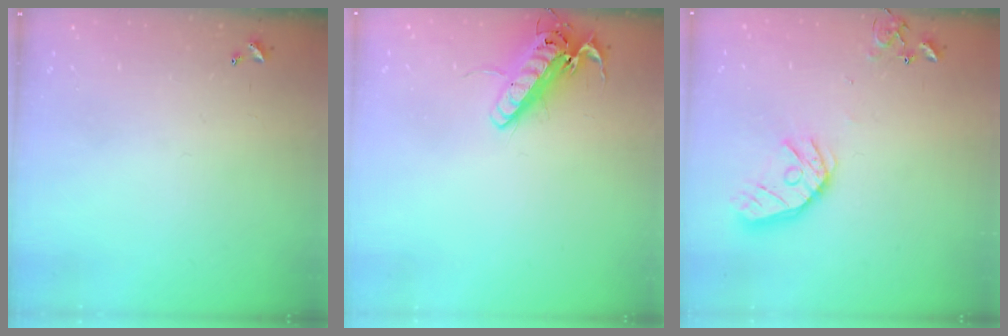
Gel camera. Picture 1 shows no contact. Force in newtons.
{"total": 15.8, "press": 15.6, "slide": 2.7}
{"total": 14.4, "press": 14.3, "slide": 1.9}